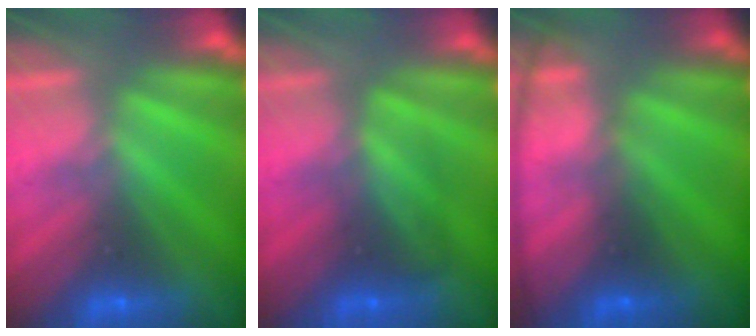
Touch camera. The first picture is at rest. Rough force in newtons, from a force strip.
{"total": 2.4}
{"total": 11.5}